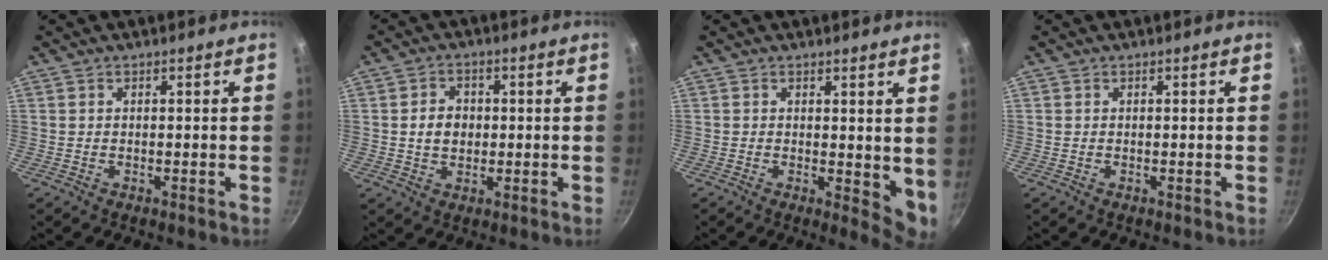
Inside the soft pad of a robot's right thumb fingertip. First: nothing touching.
{"total": 5.2, "force": [0.2, 4.2, 3.1], "torque": [-0.033, 0.006, 0.001]}
{"total": 5.4, "force": [1.1, 2.7, 4.6], "torque": [-0.055, -0.017, 0.015]}
{"total": 0.0}